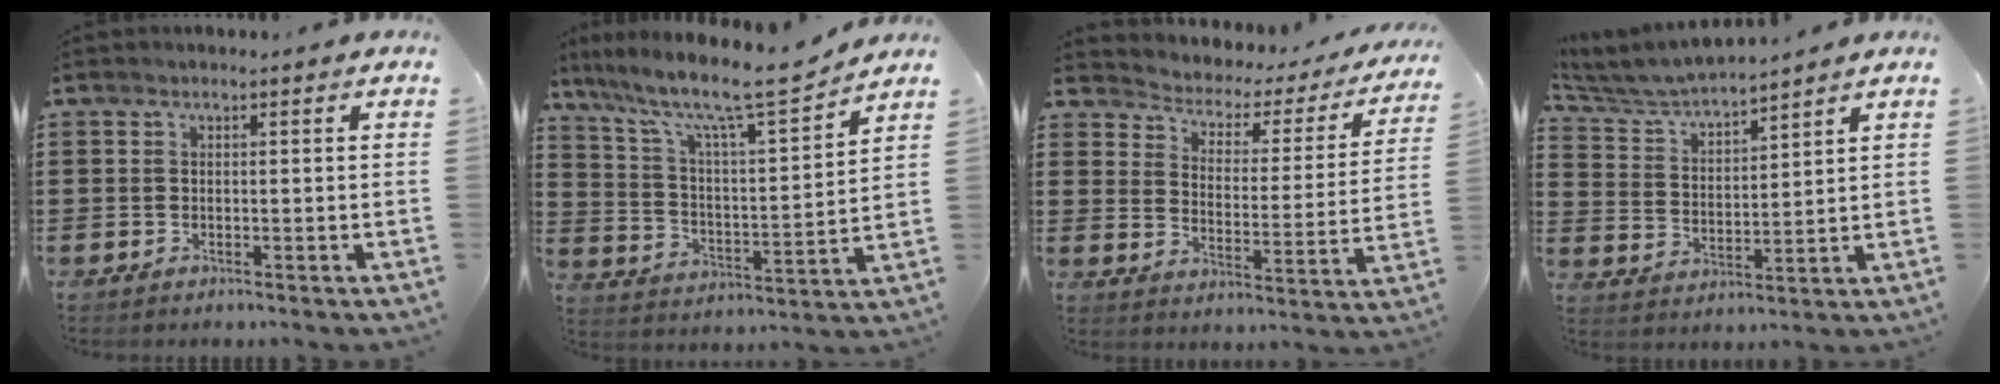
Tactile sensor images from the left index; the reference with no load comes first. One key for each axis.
{"total": 10.0, "fx": 8.3, "fy": 0.9, "fz": 5.5, "tx": -0.132, "ty": -0.059, "tz": 0.133}
{"total": 2.3, "fx": 1.8, "fy": 1.3, "fz": 0.4, "tx": -0.027, "ty": -0.019, "tz": 0.018}
{"total": 5.3, "fx": 5.2, "fy": 0.2, "fz": 1.1, "tx": -0.050, "ty": -0.034, "tz": 0.086}